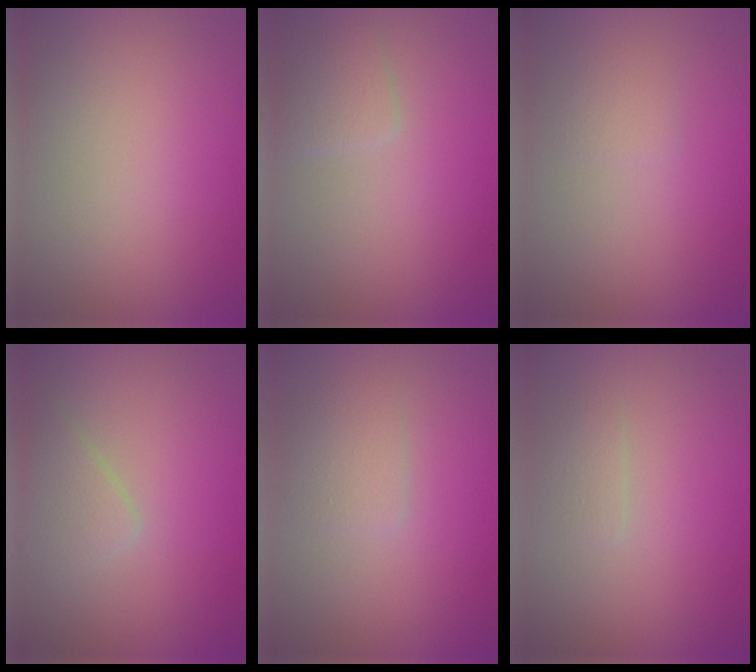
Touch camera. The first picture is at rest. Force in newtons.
{"total": 1.8, "press": 1.8, "slide": 0.0}
{"total": 0.9, "press": 0.9, "slide": 0.1}
{"total": 2.2, "press": 2.1, "slide": 0.2}
{"total": 1.9, "press": 1.9, "slide": 0.0}
{"total": 1.0, "press": 1.0, "slide": 0.0}